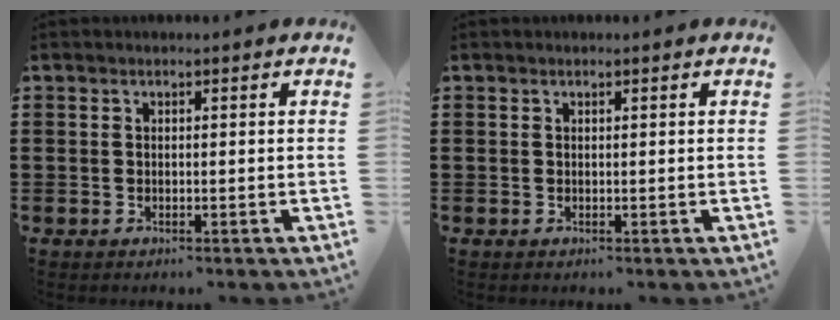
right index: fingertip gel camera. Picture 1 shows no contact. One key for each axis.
{"total": 0.0}